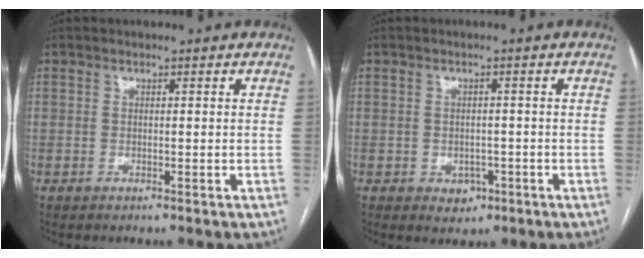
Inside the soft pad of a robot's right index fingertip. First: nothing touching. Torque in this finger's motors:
{"motor_torque": [0.56, -0.53, 0.08, 0.01]}